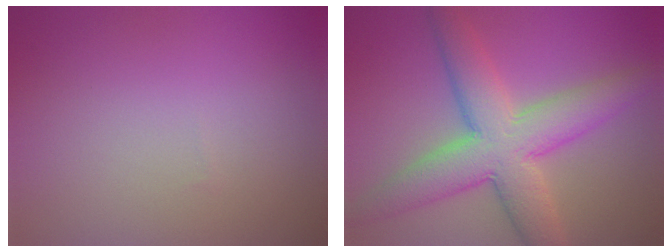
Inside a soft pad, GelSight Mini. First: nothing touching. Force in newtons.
{"total": 8.3, "press": 8.3, "slide": 0.4}